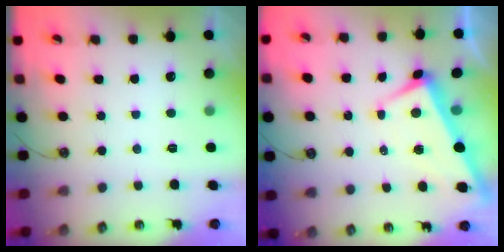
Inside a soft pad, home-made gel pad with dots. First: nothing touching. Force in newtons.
{"total": 2.5, "press": 2.4, "slide": 0.7}